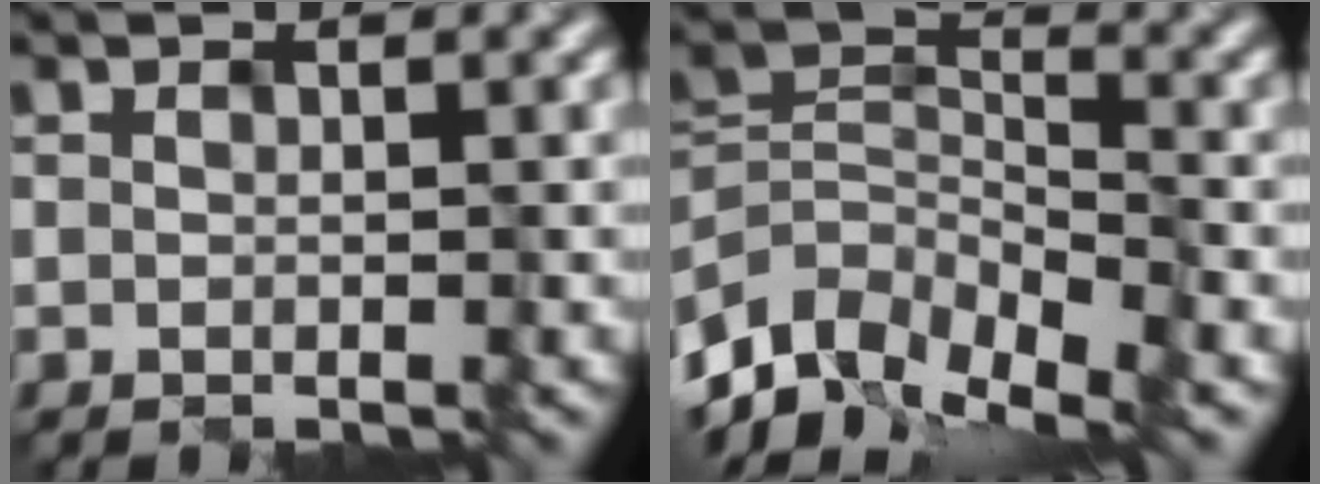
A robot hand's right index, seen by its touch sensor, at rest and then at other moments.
{"total": 8.4, "force": [-6.0, 3.5, 4.7], "torque": [-0.082, -0.004, -0.123]}